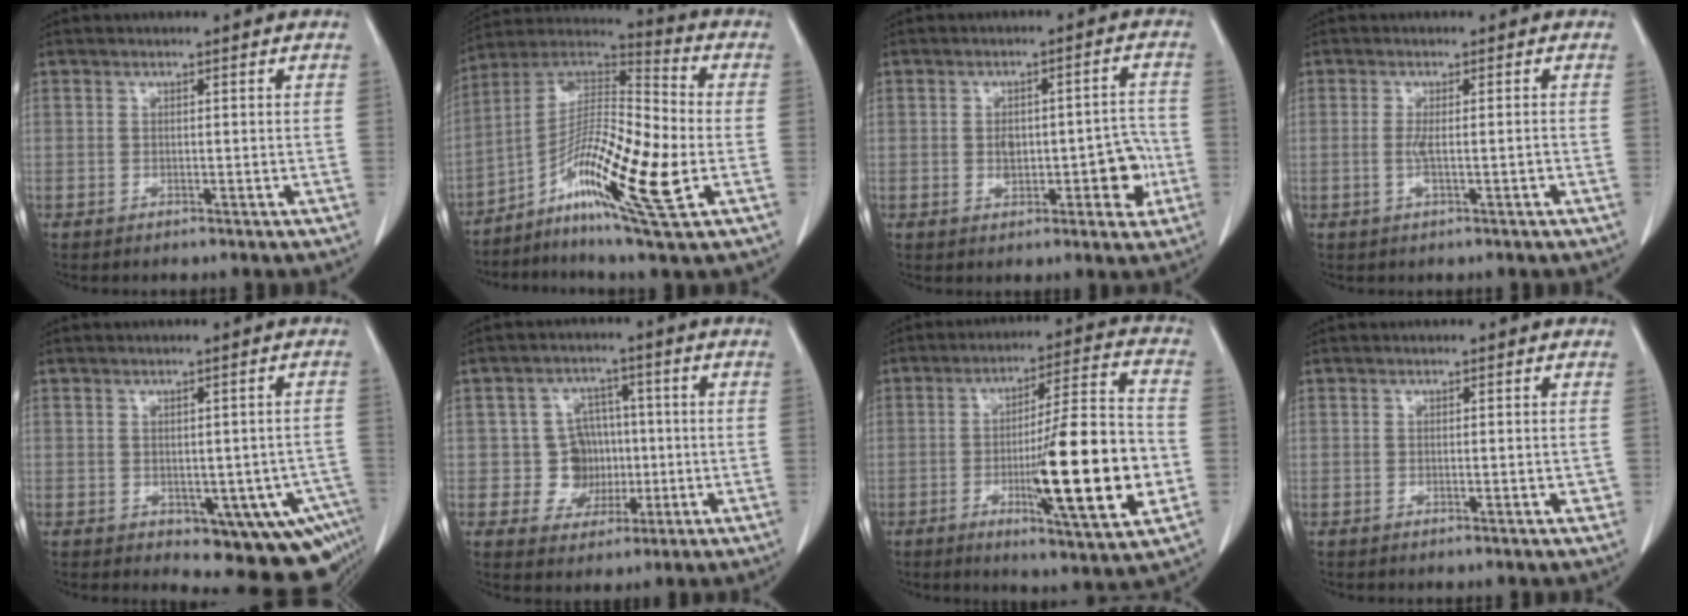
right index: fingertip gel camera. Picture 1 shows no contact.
{"total": 17.8, "force": [-5.5, 1.8, 16.8], "torque": [-0.315, -0.003, -0.102]}
{"total": 7.7, "force": [-1.4, 3.5, 6.7], "torque": [-0.085, 0.021, -0.009]}
{"total": 2.5, "force": [-0.7, 0.3, 2.4], "torque": [-0.045, -0.003, -0.010]}
{"total": 11.2, "force": [-4.8, 5.3, 8.7], "torque": [-0.070, 0.014, -0.048]}
{"total": 6.5, "force": [-0.2, 6.3, 1.5], "torque": [-0.014, 0.021, 0.001]}
{"total": 18.7, "force": [-4.2, 1.2, 18.2], "torque": [-0.274, -0.007, -0.060]}
{"total": 1.3, "force": [-0.2, 0.5, 1.2], "torque": [-0.013, 0.000, 0.000]}